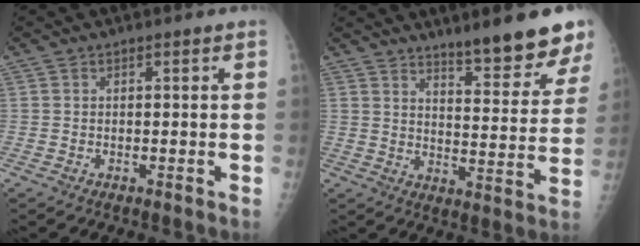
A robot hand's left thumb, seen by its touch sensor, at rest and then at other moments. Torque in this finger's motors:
{"motor_torque": [0.14, 0.08, 0.01, -0.33, 0.08]}